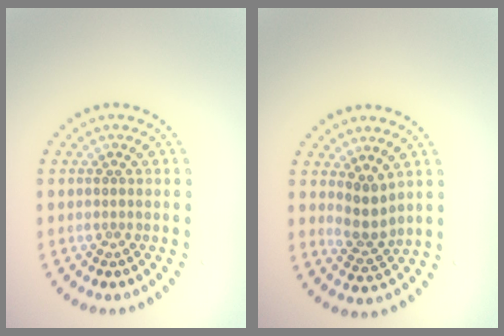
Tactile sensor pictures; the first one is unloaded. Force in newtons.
{"total": 2.6, "press": 2.0, "slide": 1.6}